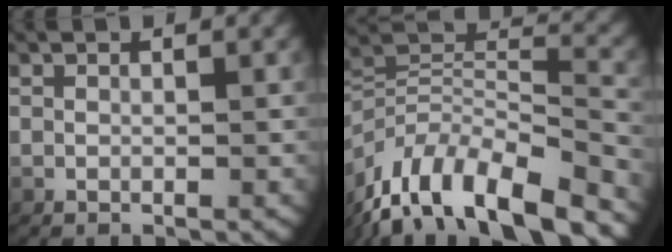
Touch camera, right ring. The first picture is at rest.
{"total": 12.4, "force": [-6.6, 7.5, 7.3], "torque": [-0.145, -0.043, -0.090]}